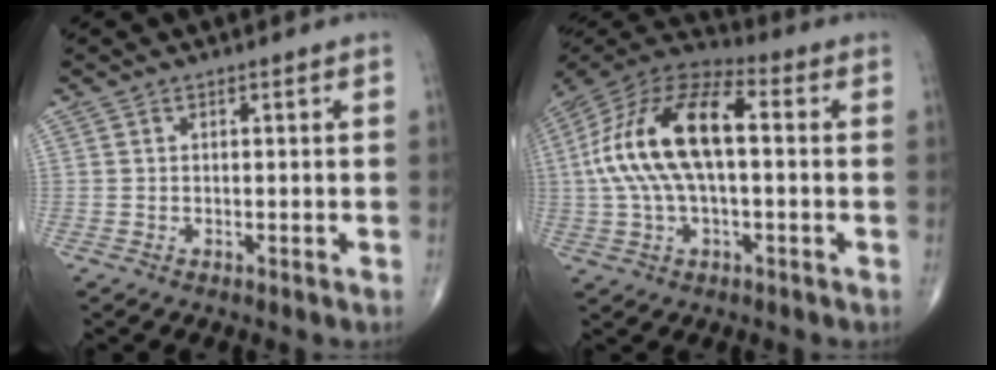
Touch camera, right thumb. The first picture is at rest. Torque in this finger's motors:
{"motor_torque": [0.98, 0.98, 1.75, 0.20, 0.66]}